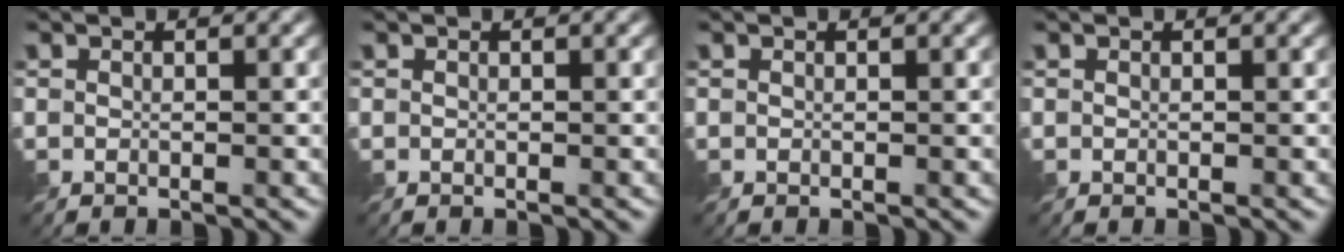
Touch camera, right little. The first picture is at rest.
{"total": 0.0}
{"total": 0.0}
{"total": 0.0}